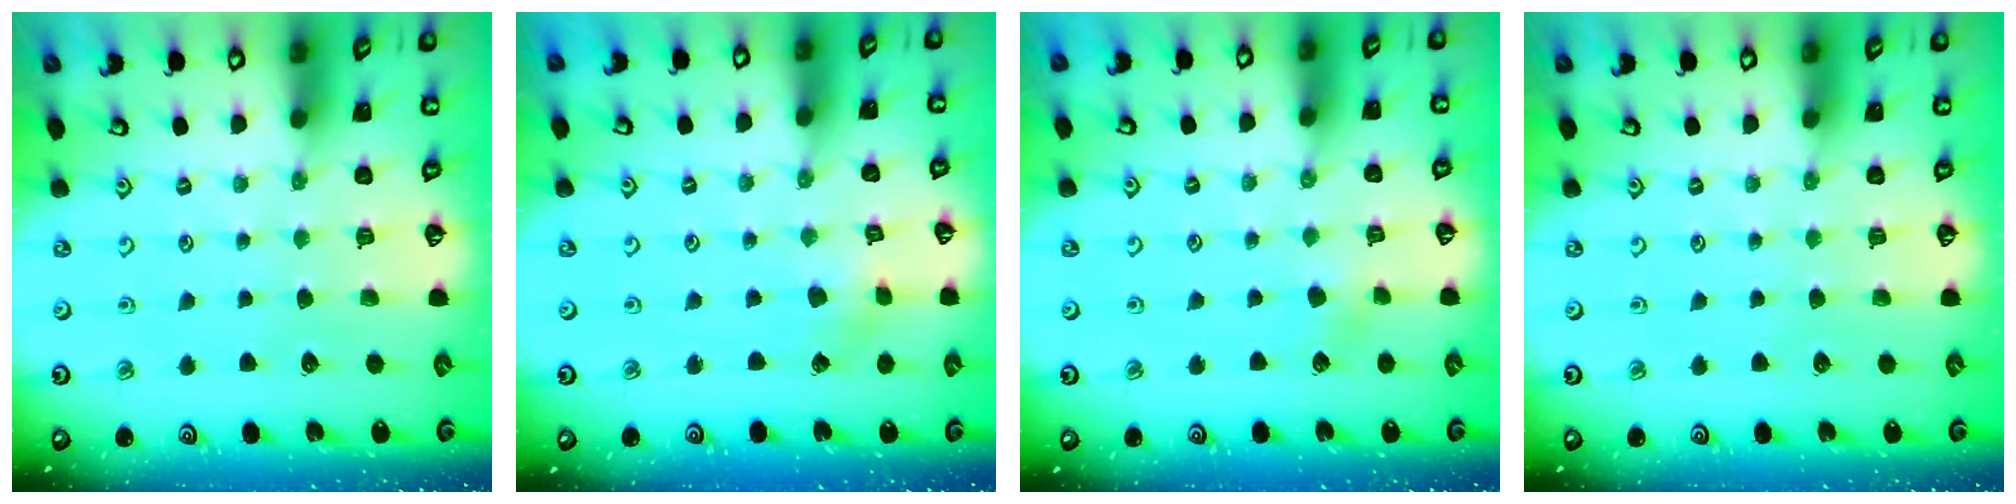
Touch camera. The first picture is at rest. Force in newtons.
{"total": 2.4, "press": 2.4, "slide": 0.3}
{"total": 2.8, "press": 2.8, "slide": 0.6}
{"total": 0.0}